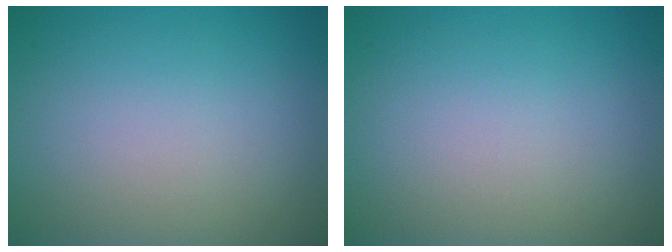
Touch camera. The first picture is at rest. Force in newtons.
{"total": 0.0}